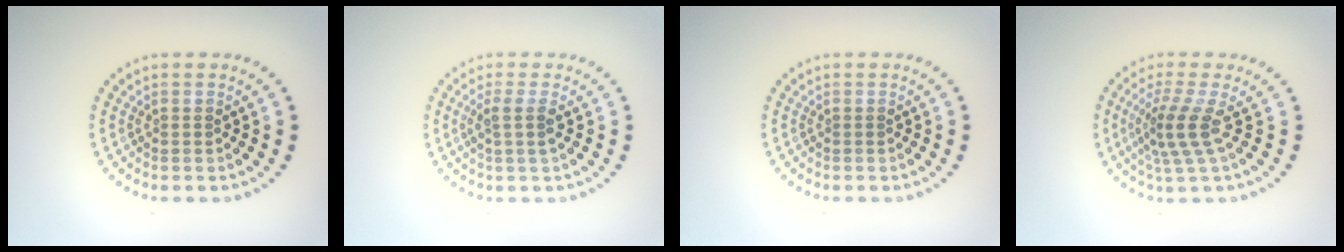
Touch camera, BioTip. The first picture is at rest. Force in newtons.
{"total": 1.9, "press": 1.5, "slide": 1.2}
{"total": 0.0}
{"total": 3.4, "press": 2.4, "slide": 2.4}